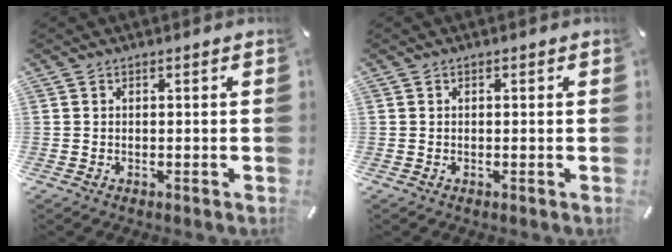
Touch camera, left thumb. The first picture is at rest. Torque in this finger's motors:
{"motor_torque": [-0.11, -0.31, -0.22, 0.18, -0.02]}